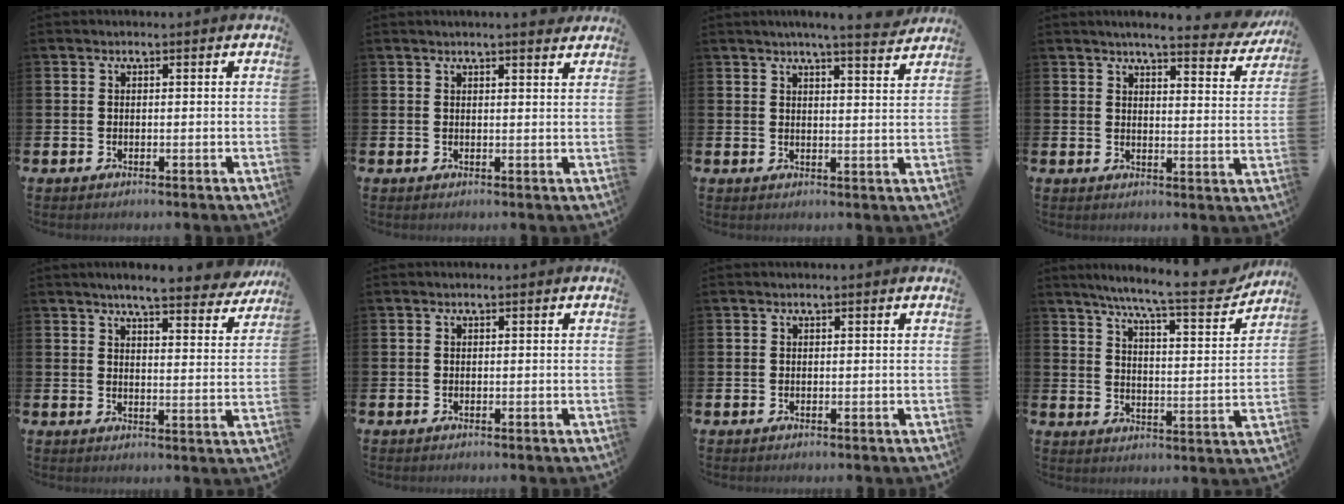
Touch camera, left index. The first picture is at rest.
{"total": 2.0, "force": [2.0, -0.2, 0.3], "torque": [0.002, -0.013, 0.035]}
{"total": 5.5, "force": [5.2, -0.6, 1.8], "torque": [-0.030, -0.029, 0.087]}
{"total": 4.7, "force": [4.3, 0.3, 1.8], "torque": [-0.032, -0.032, 0.067]}
{"total": 6.2, "force": [5.8, 0.5, 2.3], "torque": [-0.044, -0.035, 0.097]}
{"total": 0.0}
{"total": 0.0}
{"total": 9.4, "force": [8.3, 0.6, 4.4], "torque": [-0.094, -0.057, 0.136]}